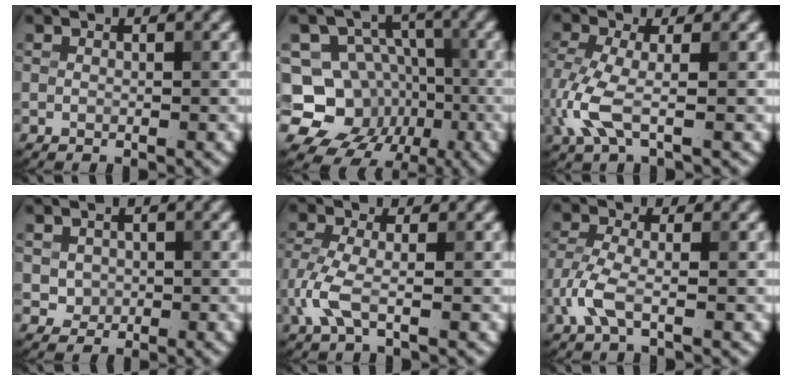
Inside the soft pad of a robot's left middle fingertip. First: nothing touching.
{"total": 11.9, "force": [-3.6, 10.5, 4.1], "torque": [-0.066, 0.002, -0.085]}
{"total": 4.1, "force": [-1.3, 1.5, 3.6], "torque": [-0.101, -0.006, -0.032]}
{"total": 1.6, "force": [0.1, 1.6, 0.5], "torque": [-0.005, -0.006, 0.004]}
{"total": 3.1, "force": [-1.1, 1.0, 2.7], "torque": [-0.072, 0.000, -0.032]}
{"total": 3.0, "force": [-1.4, 1.0, 2.5], "torque": [-0.064, 0.002, -0.038]}